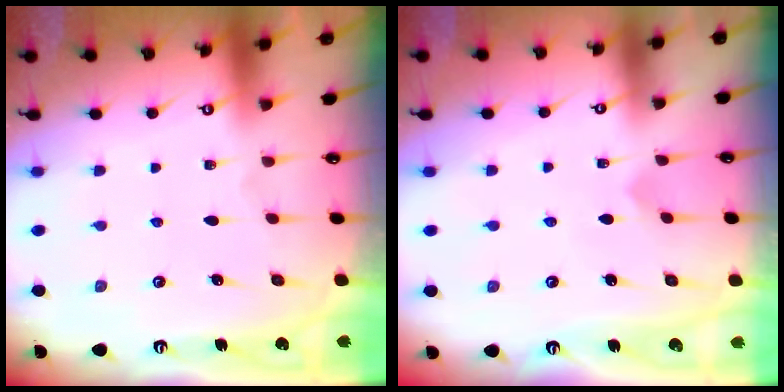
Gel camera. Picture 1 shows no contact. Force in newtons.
{"total": 1.5, "press": 1.5, "slide": 0.1}